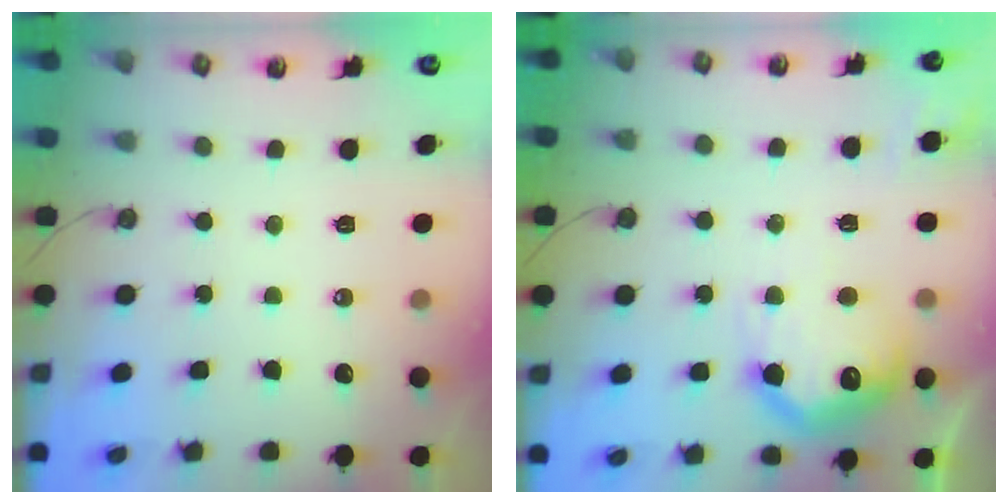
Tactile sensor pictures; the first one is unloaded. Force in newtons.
{"total": 15.0, "press": 15.0, "slide": 0.4}